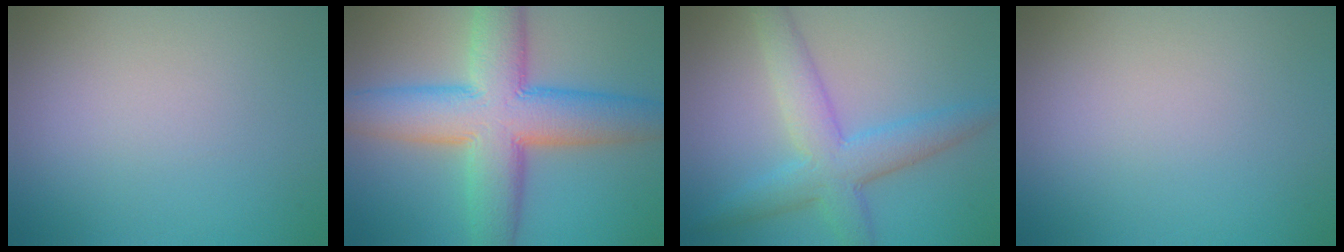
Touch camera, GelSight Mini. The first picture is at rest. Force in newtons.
{"total": 11.5, "press": 11.5, "slide": 0.4}
{"total": 5.7, "press": 5.7, "slide": 0.2}
{"total": 0.0}